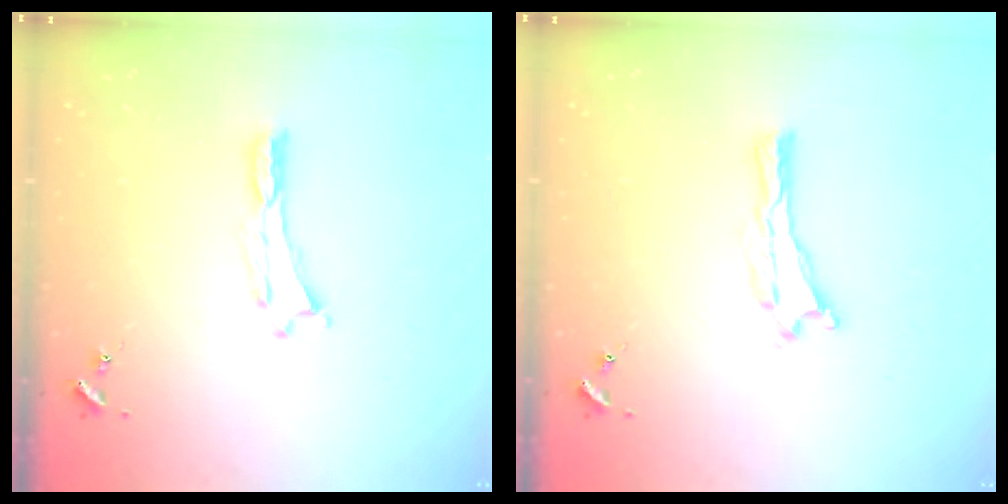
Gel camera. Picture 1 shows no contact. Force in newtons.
{"total": 0.0}